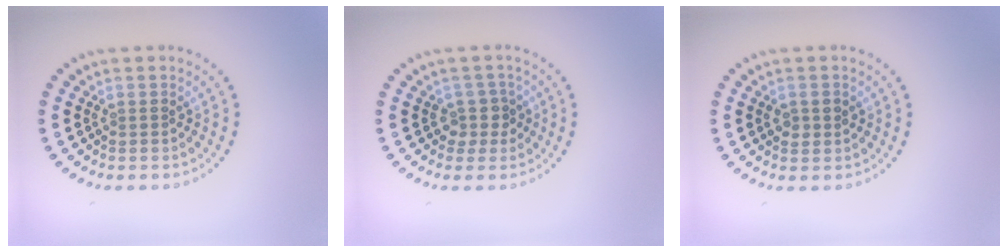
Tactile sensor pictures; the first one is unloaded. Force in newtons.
{"total": 2.0, "press": 1.5, "slide": 1.3}
{"total": 1.4, "press": 1.4, "slide": 0.1}